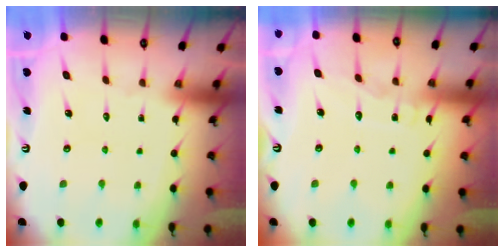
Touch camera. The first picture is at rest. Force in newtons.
{"total": 5.8, "press": 5.8, "slide": 0.6}